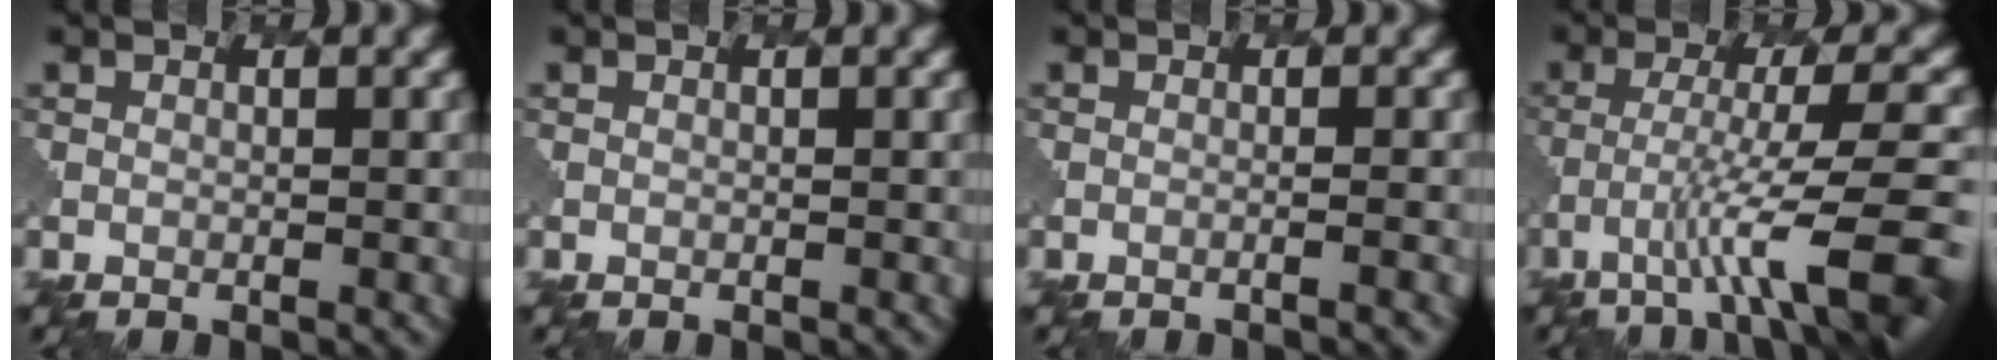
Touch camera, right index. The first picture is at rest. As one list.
[{"total": 0.0}, {"total": 1.3, "force": [-0.2, 0.4, 1.2], "torque": [-0.002, 0.000, -0.018]}, {"total": 8.3, "force": [-3.5, 1.6, 7.3], "torque": [-0.110, 0.006, -0.056]}]